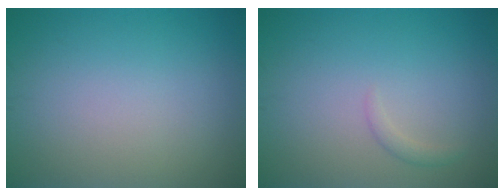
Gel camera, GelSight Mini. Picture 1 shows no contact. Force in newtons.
{"total": 0.8, "press": 0.8, "slide": 0.0}